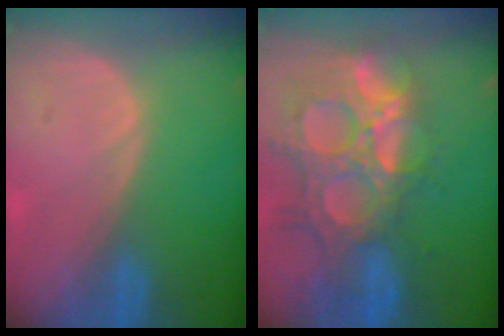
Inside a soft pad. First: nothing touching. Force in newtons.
{"total": 14.8, "press": 12.3, "slide": 8.3}